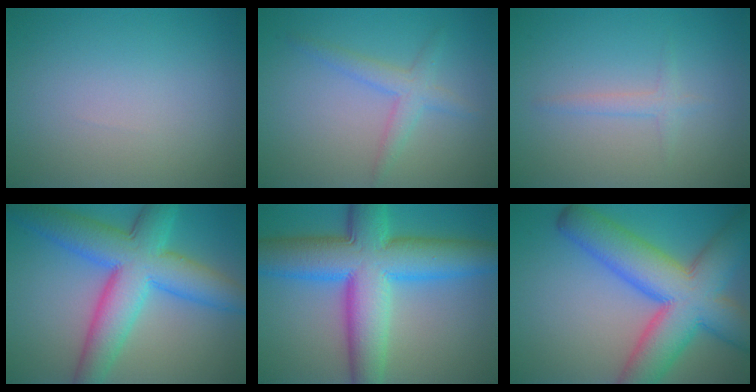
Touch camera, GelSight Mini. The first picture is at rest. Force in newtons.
{"total": 2.4, "press": 2.4, "slide": 0.1}
{"total": 1.2, "press": 1.2, "slide": 0.1}
{"total": 9.9, "press": 9.9, "slide": 0.4}
{"total": 12.3, "press": 12.3, "slide": 0.2}
{"total": 11.7, "press": 11.7, "slide": 0.5}